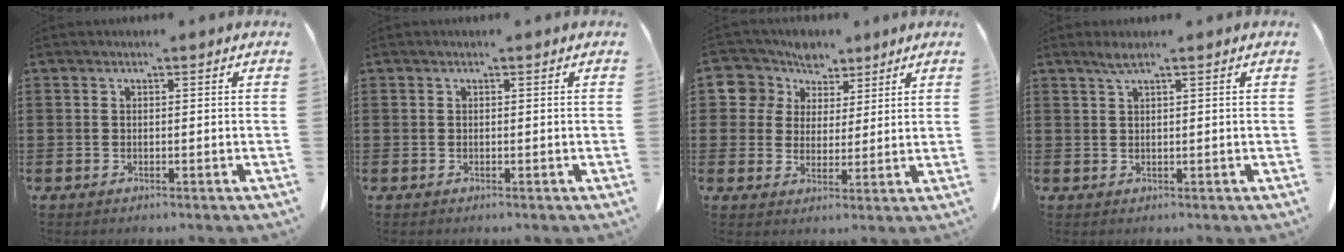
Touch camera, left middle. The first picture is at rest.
{"total": 0.0}
{"total": 6.7, "force": [4.5, 5.0, 0.4], "torque": [-0.052, -0.012, 0.082]}
{"total": 1.7, "force": [1.0, -0.1, 1.3], "torque": [-0.028, -0.001, 0.019]}